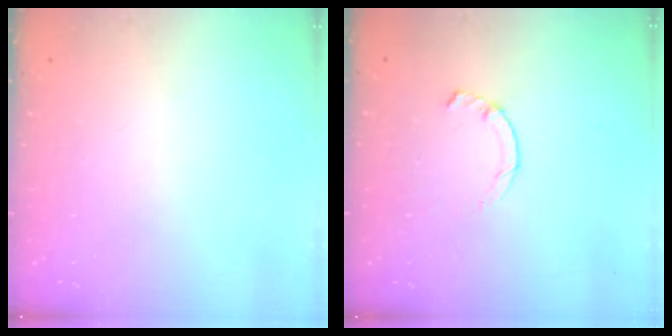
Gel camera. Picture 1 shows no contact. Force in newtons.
{"total": 1.9, "press": 1.9, "slide": 0.3}